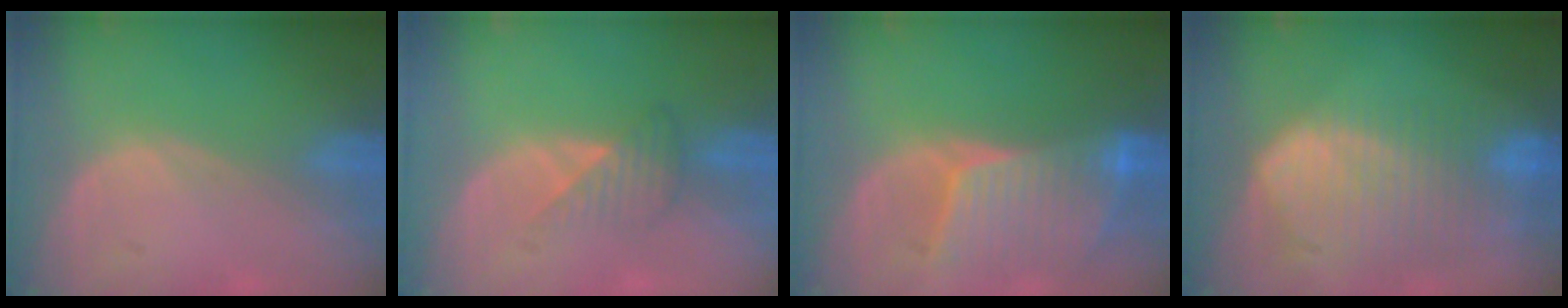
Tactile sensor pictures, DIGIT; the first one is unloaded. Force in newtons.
{"total": 3.5, "press": 3.2, "slide": 1.4}
{"total": 8.4, "press": 7.7, "slide": 3.4}
{"total": 10.6, "press": 9.1, "slide": 5.3}